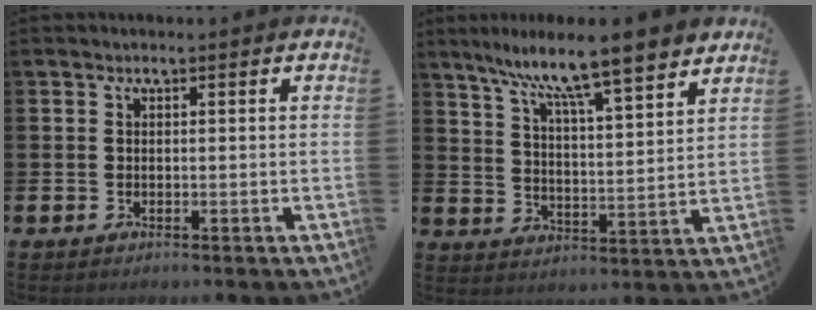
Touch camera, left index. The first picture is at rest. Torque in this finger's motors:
{"motor_torque": [0.37, -0.15, 1.04, 0.21]}